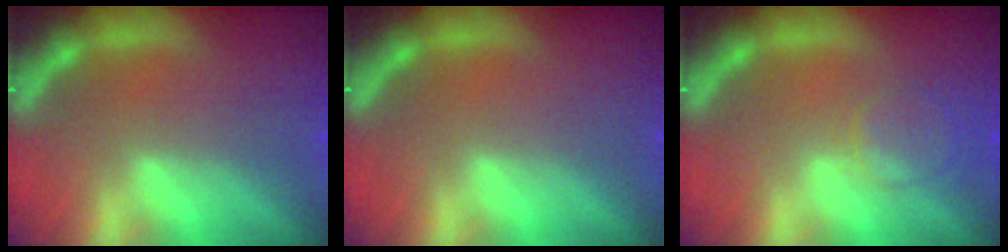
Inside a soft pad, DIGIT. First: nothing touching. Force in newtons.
{"total": 0.0}
{"total": 3.5}